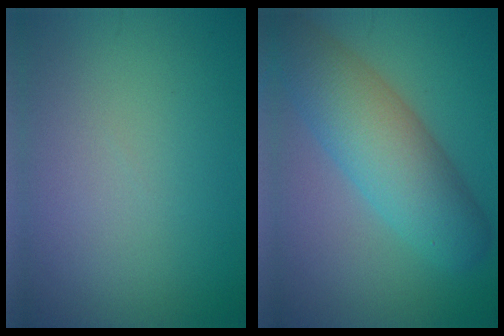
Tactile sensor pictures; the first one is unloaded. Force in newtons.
{"total": 7.6, "press": 7.6, "slide": 0.4}